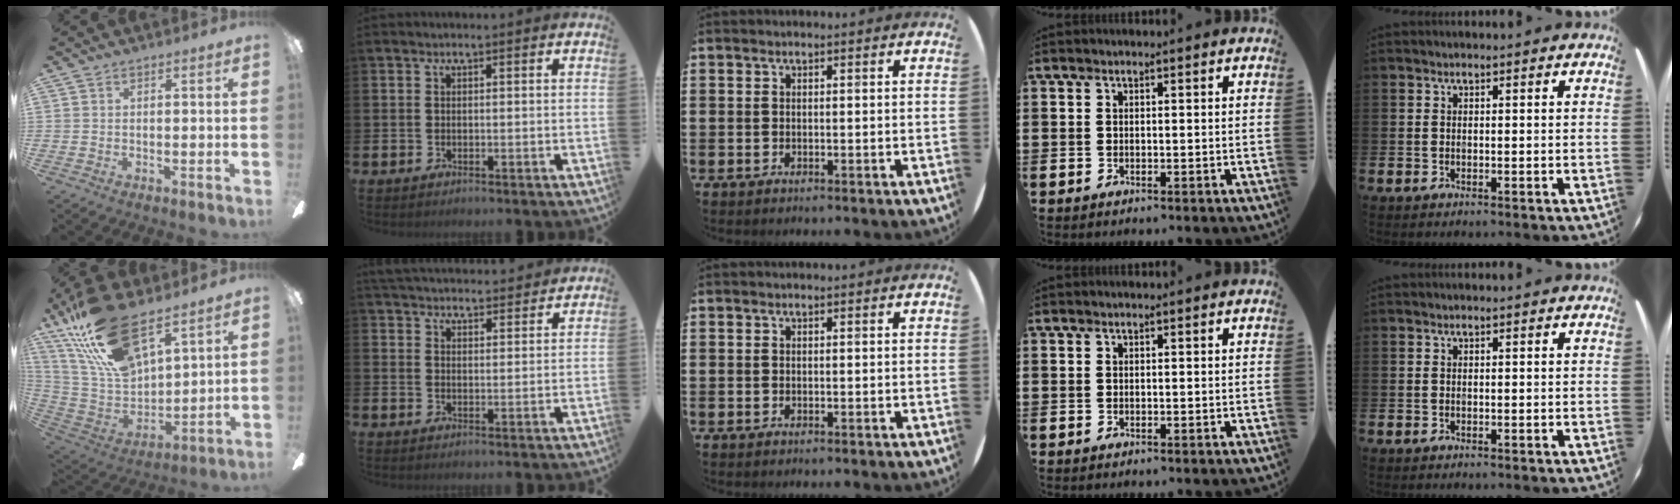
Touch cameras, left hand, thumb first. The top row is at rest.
{"thumb": {"total": 22.9, "force": [15.4, 9.4, 14.1], "torque": [-0.306, -0.084, 0.274]}, "index": {"total": 4.6, "force": [4.6, 0.6, 0.0], "torque": [-0.010, -0.029, 0.083]}}